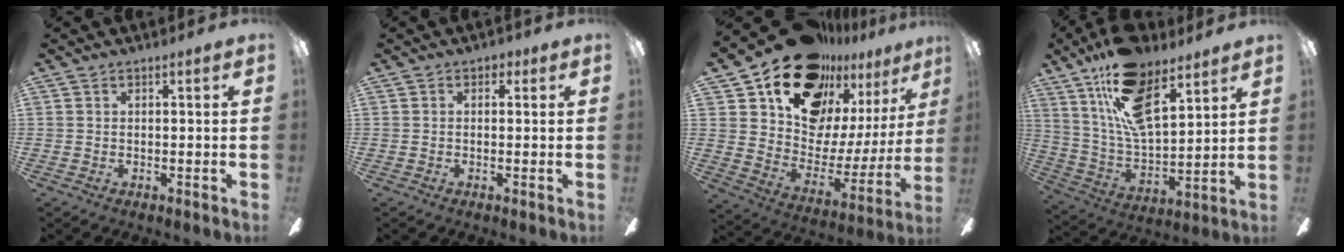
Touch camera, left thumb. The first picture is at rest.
{"total": 1.3, "force": [0.2, 1.1, 0.6], "torque": [-0.003, 0.003, 0.001]}
{"total": 19.9, "force": [15.4, 10.9, 6.4], "torque": [-0.117, -0.112, 0.288]}
{"total": 18.9, "force": [12.0, 8.1, 12.1], "torque": [-0.233, -0.053, 0.213]}